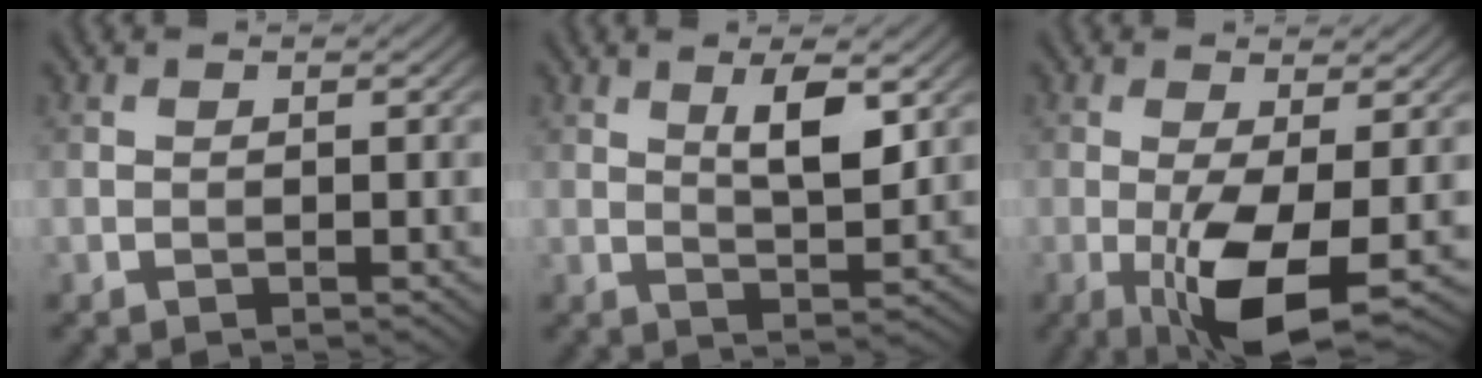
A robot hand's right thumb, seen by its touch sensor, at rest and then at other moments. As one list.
[{"total": 5.4, "force": [2.2, 1.6, 4.7], "torque": [-0.088, -0.007, 0.041]}, {"total": 8.3, "force": [-2.3, 2.4, 7.6], "torque": [-0.147, -0.007, -0.038]}]